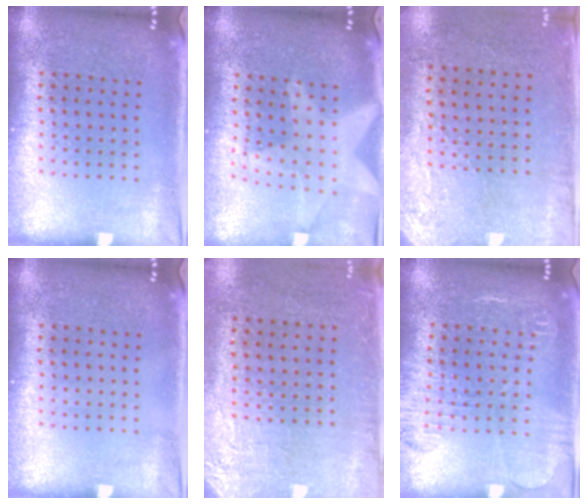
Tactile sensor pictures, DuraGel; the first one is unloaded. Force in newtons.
{"total": 1.8, "press": 1.6, "slide": 0.8}
{"total": 2.8, "press": 2.3, "slide": 1.6}
{"total": 0.0}
{"total": 2.7, "press": 2.3, "slide": 1.3}
{"total": 1.8, "press": 1.7, "slide": 0.5}